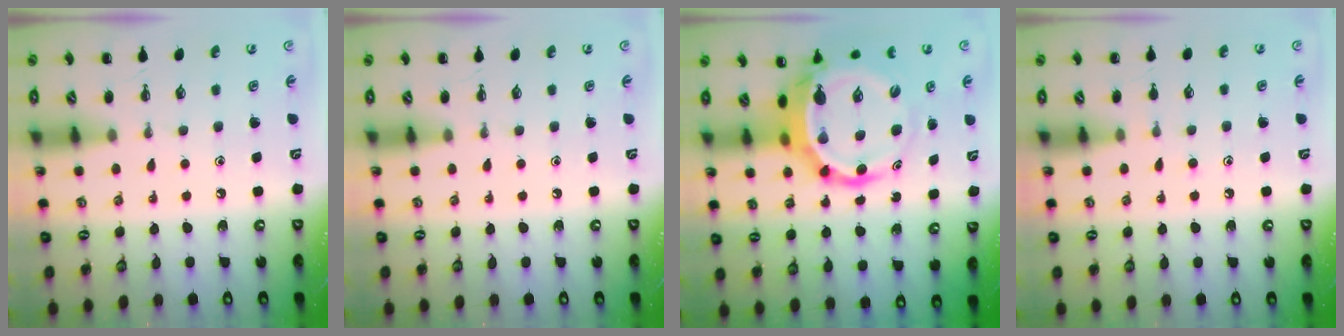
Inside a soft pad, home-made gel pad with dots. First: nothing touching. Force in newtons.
{"total": 0.0}
{"total": 9.8, "press": 9.4, "slide": 2.8}
{"total": 5.0, "press": 4.8, "slide": 1.6}